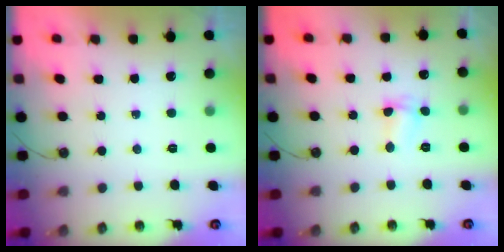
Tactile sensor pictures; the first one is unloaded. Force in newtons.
{"total": 2.5, "press": 2.5, "slide": 0.5}